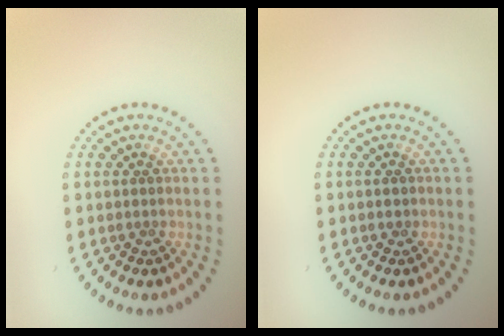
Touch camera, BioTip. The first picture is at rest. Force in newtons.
{"total": 0.7, "press": 0.7, "slide": 0.1}